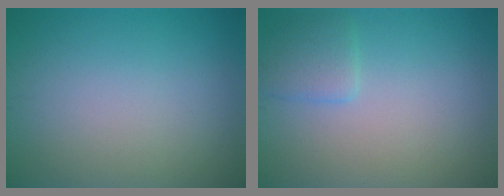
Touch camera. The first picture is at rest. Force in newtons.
{"total": 1.9, "press": 1.9, "slide": 0.1}